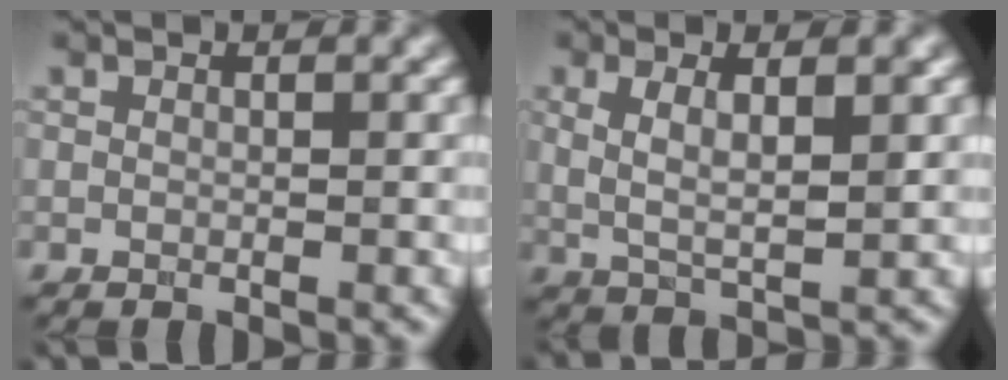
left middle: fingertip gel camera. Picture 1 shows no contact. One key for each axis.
{"total": 3.5, "fx": 1.0, "fy": 1.0, "fz": 3.2, "tx": -0.066, "ty": -0.005, "tz": 0.021}